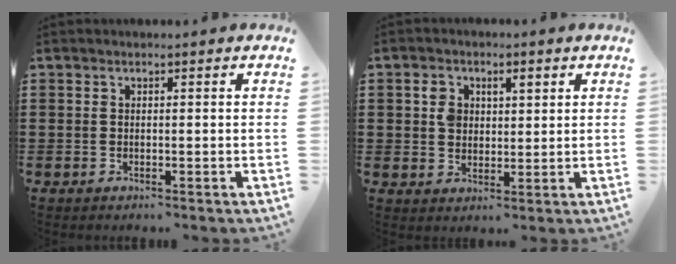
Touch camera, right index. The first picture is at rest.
{"total": 3.6, "force": [0.9, 2.9, 2.0], "torque": [-0.049, 0.012, 0.014]}